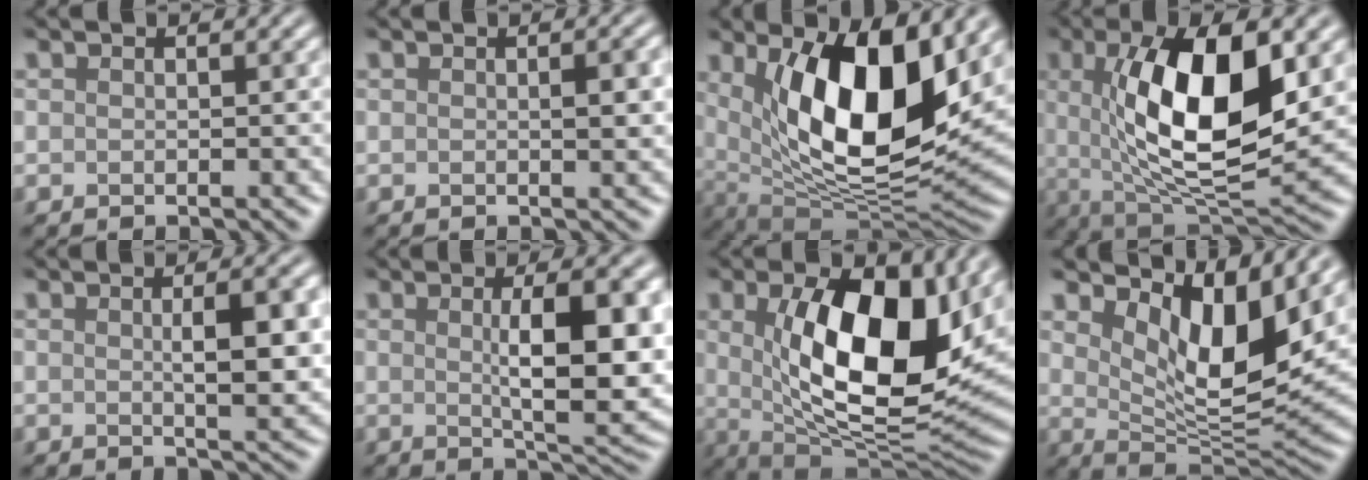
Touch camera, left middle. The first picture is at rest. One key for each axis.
{"total": 1.6, "fx": 0.1, "fy": 0.3, "fz": 1.6, "tx": -0.021, "ty": 0.001, "tz": 0.002}
{"total": 12.5, "fx": 3.5, "fy": 5.1, "fz": 10.9, "tx": -0.175, "ty": -0.021, "tz": 0.062}
{"total": 11.8, "fx": 1.8, "fy": 4.3, "fz": 10.8, "tx": -0.177, "ty": 0.000, "tz": 0.032}
{"total": 5.2, "fx": 0.5, "fy": 1.3, "fz": 5.0, "tx": -0.070, "ty": 0.003, "tz": 0.009}
{"total": 8.4, "fx": 0.8, "fy": 2.3, "fz": 8.1, "tx": -0.110, "ty": -0.001, "tz": 0.017}
{"total": 13.8, "fx": 2.3, "fy": 6.3, "fz": 12.1, "tx": -0.185, "ty": -0.012, "tz": 0.039}
{"total": 8.3, "fx": 3.6, "fy": 3.3, "fz": 6.7, "tx": -0.114, "ty": -0.022, "tz": 0.059}